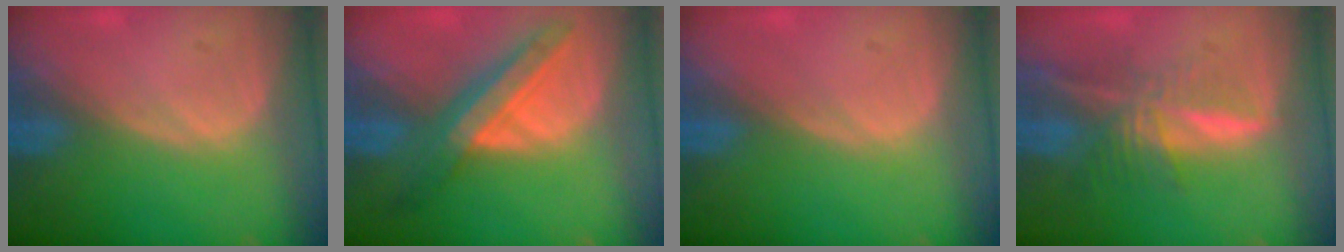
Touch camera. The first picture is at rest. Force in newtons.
{"total": 7.6, "press": 7.0, "slide": 2.8}
{"total": 0.0}
{"total": 7.0, "press": 6.0, "slide": 3.7}